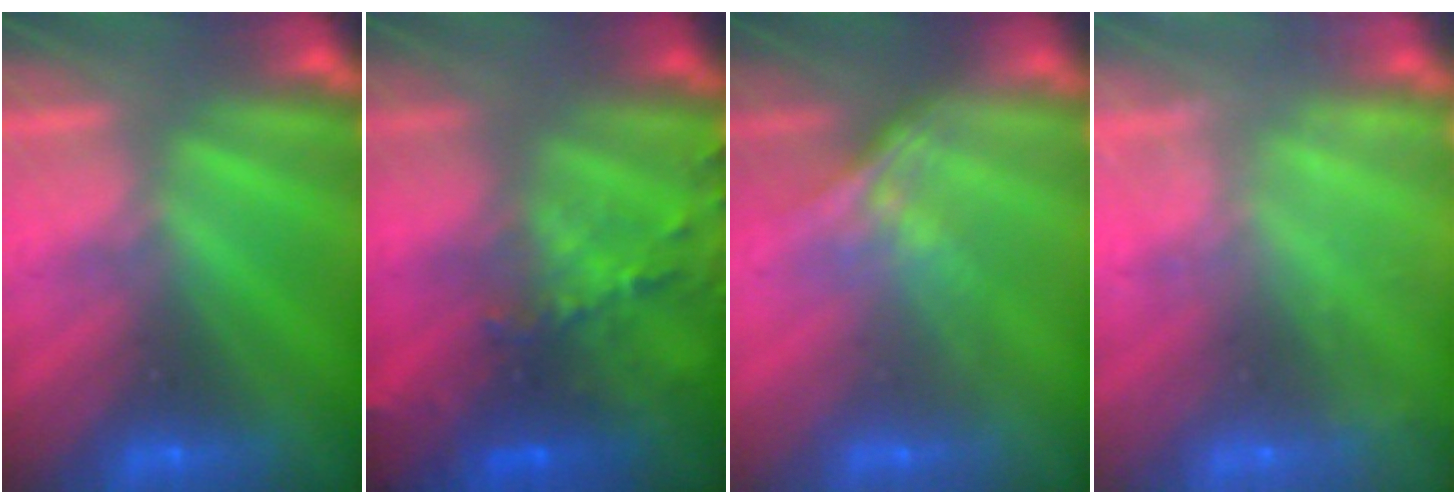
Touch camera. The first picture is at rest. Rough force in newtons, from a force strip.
{"total": 8.6}
{"total": 1.6}
{"total": 2.4}